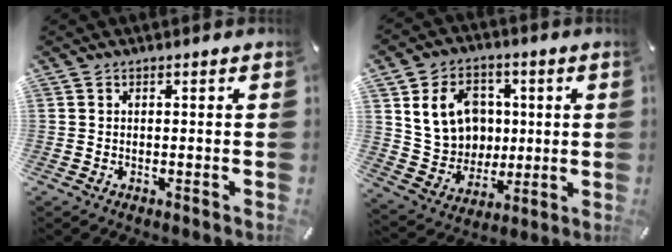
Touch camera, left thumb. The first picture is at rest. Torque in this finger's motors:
{"motor_torque": [1.97, 3.04, 1.06, 0.51, 0.13]}